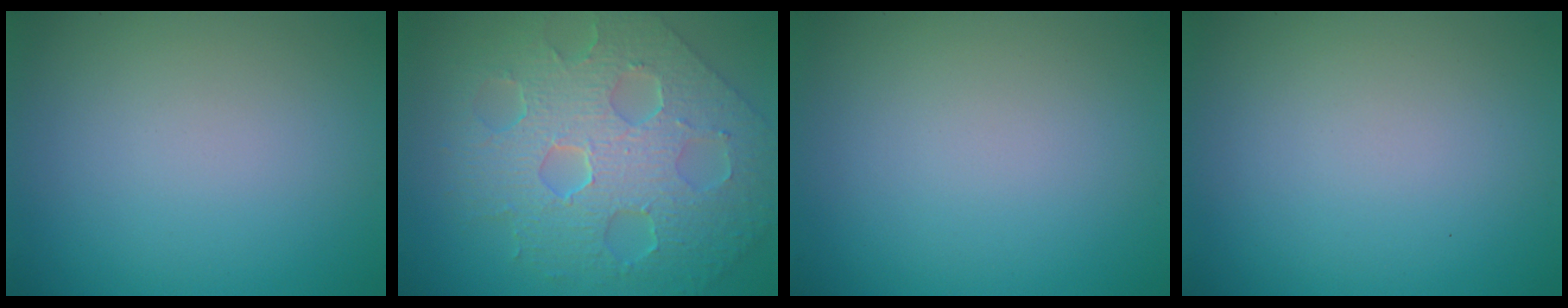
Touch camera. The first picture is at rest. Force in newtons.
{"total": 9.7, "press": 6.8, "slide": 6.9}
{"total": 0.0}
{"total": 0.0}